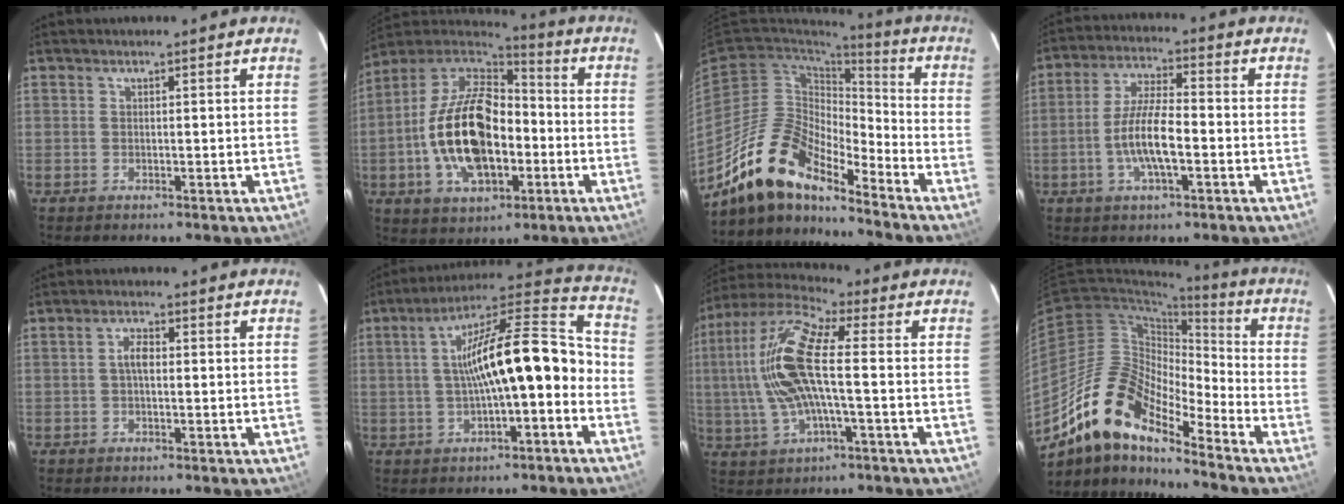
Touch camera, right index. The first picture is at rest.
{"total": 20.6, "force": [-4.1, 11.8, 16.4], "torque": [-0.336, 0.007, -0.067]}
{"total": 16.0, "force": [-13.2, 4.7, 7.7], "torque": [-0.140, -0.002, -0.256]}
{"total": 9.3, "force": [-2.7, 2.5, 8.5], "torque": [-0.172, 0.002, -0.050]}
{"total": 2.7, "force": [0.0, 1.2, 2.4], "torque": [-0.048, 0.008, 0.001]}
{"total": 17.3, "force": [-2.5, 4.6, 16.4], "torque": [-0.256, 0.040, -0.038]}
{"total": 16.1, "force": [0.0, 5.2, 15.3], "torque": [-0.306, 0.011, -0.006]}
{"total": 16.1, "force": [-12.1, 4.8, 9.6], "torque": [-0.160, -0.004, -0.240]}